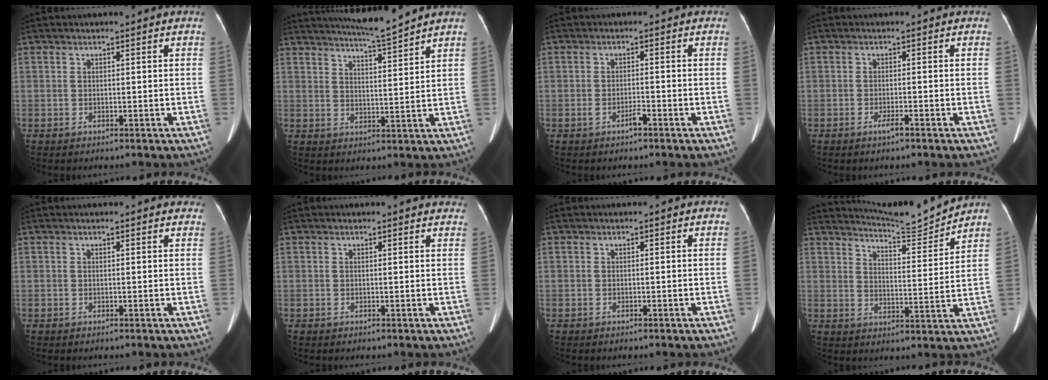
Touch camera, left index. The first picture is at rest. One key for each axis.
{"total": 7.9, "fx": 7.3, "fy": -1.4, "fz": 2.7, "tx": -0.052, "ty": -0.008, "tz": 0.119}
{"total": 1.7, "fx": -1.1, "fy": 0.2, "fz": 1.2, "tx": -0.023, "ty": 0.000, "tz": -0.019}
{"total": 1.5, "fx": -1.1, "fy": 0.0, "fz": 1.1, "tx": -0.023, "ty": -0.002, "tz": -0.018}
{"total": 5.3, "fx": 4.9, "fy": 1.5, "fz": 1.6, "tx": -0.009, "ty": 0.009, "tz": 0.038}
{"total": 6.8, "fx": 6.4, "fy": 1.7, "fz": 1.5, "tx": 0.000, "ty": 0.003, "tz": 0.046}
{"total": 0.0}
{"total": 8.5, "fx": 8.3, "fy": -1.5, "fz": 0.1, "tx": -0.019, "ty": -0.029, "tz": 0.134}